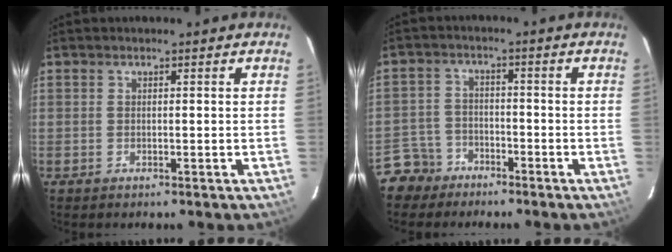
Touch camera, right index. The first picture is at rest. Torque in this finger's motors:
{"motor_torque": [-1.29, -0.85, -1.05, -0.21]}